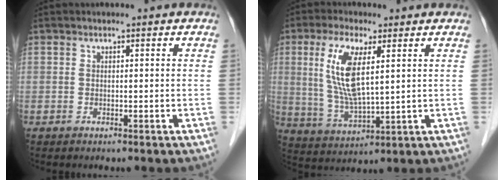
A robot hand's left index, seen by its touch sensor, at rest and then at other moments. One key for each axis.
{"total": 9.7, "fx": 2.8, "fy": 2.2, "fz": 9.0, "tx": -0.199, "ty": -0.004, "tz": 0.058}